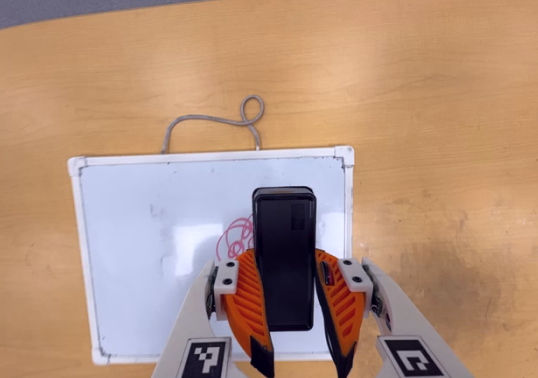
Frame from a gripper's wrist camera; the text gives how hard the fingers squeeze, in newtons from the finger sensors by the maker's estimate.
{"total": 9.4, "left": 7.1, "right": 11.6}